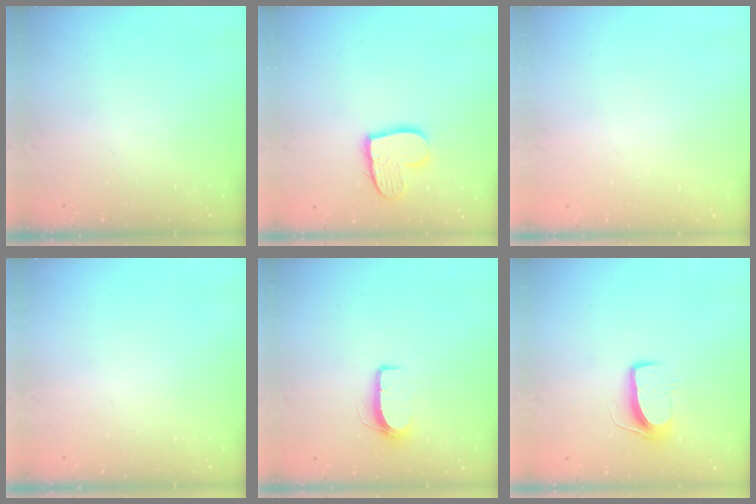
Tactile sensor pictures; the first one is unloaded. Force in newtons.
{"total": 12.6, "press": 12.5, "slide": 1.0}
{"total": 0.8, "press": 0.4, "slide": 0.7}
{"total": 0.0}
{"total": 7.0, "press": 7.0, "slide": 0.6}
{"total": 9.3, "press": 9.3, "slide": 0.5}